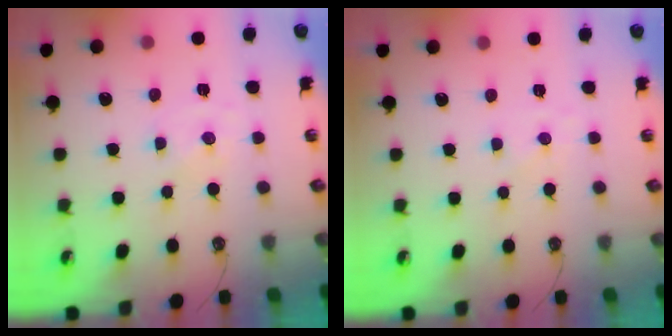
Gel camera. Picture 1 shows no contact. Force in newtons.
{"total": 0.8, "press": 0.7, "slide": 0.4}